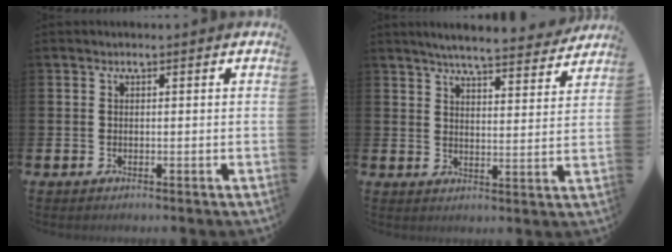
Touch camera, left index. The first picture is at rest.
{"total": 6.0, "force": [5.8, 0.2, 1.6], "torque": [-0.034, -0.041, 0.097]}